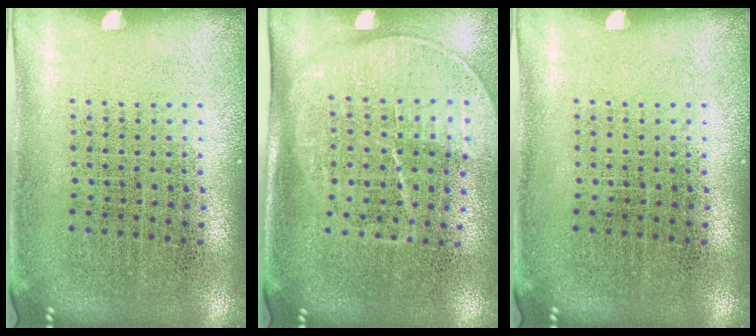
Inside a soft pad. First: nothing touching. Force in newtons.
{"total": 1.6, "press": 1.3, "slide": 0.9}
{"total": 0.0}